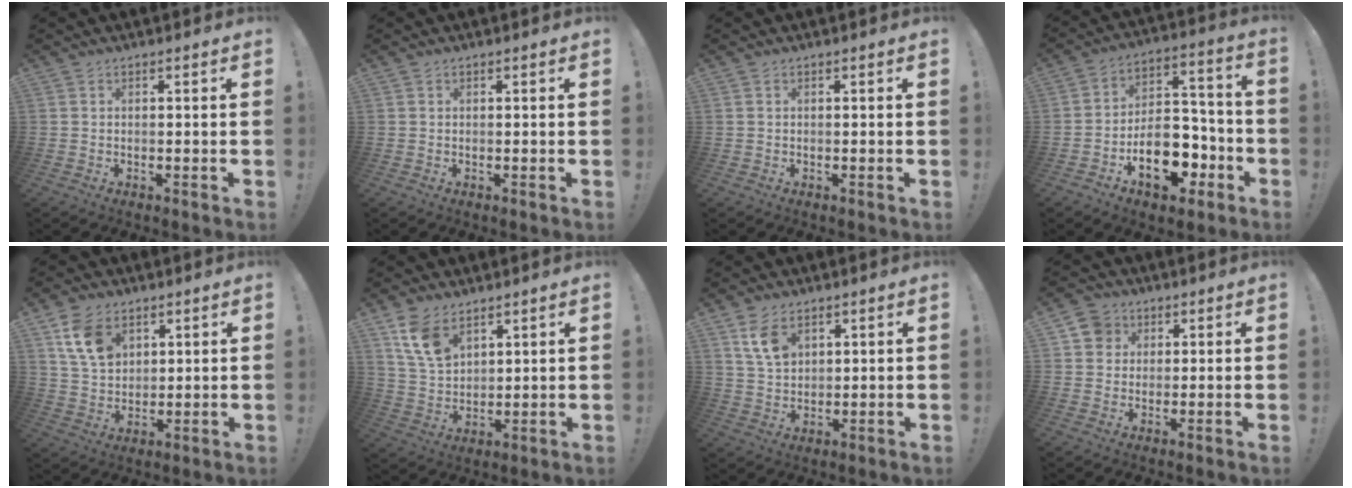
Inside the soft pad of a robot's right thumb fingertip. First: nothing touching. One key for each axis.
{"total": 0.0}
{"total": 0.0}
{"total": 17.2, "fx": -8.2, "fy": 10.8, "fz": 10.6, "tx": -0.147, "ty": 0.065, "tz": -0.122}
{"total": 11.0, "fx": 5.4, "fy": 7.7, "fz": 5.7, "tx": -0.093, "ty": -0.015, "tz": 0.108}
{"total": 10.0, "fx": 6.3, "fy": 5.9, "fz": 5.1, "tx": -0.099, "ty": -0.025, "tz": 0.127}
{"total": 8.0, "fx": 4.2, "fy": 5.2, "fz": 4.4, "tx": -0.070, "ty": -0.015, "tz": 0.082}
{"total": 6.2, "fx": 2.5, "fy": 5.5, "fz": 1.5, "tx": -0.015, "ty": -0.011, "tz": 0.048}